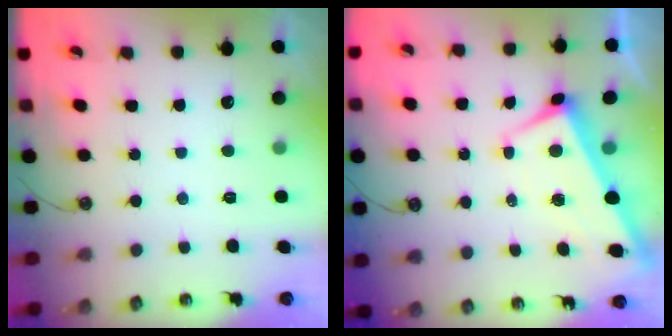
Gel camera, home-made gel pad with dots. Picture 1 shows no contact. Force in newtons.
{"total": 1.6, "press": 1.2, "slide": 1.0}